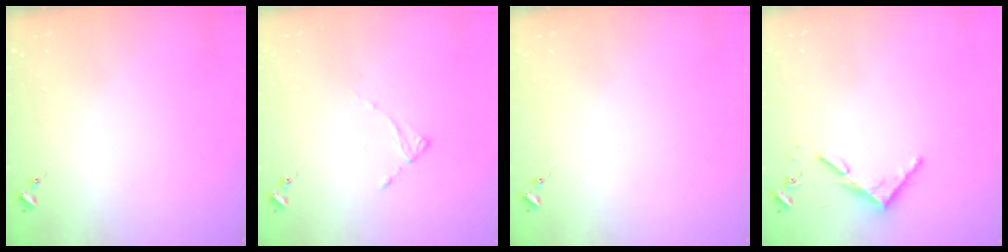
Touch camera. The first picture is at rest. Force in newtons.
{"total": 2.0, "press": 2.0, "slide": 0.3}
{"total": 0.0}
{"total": 3.9, "press": 3.9, "slide": 0.3}